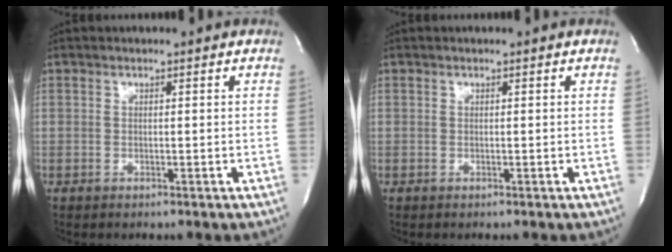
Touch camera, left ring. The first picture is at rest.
{"total": 0.0}